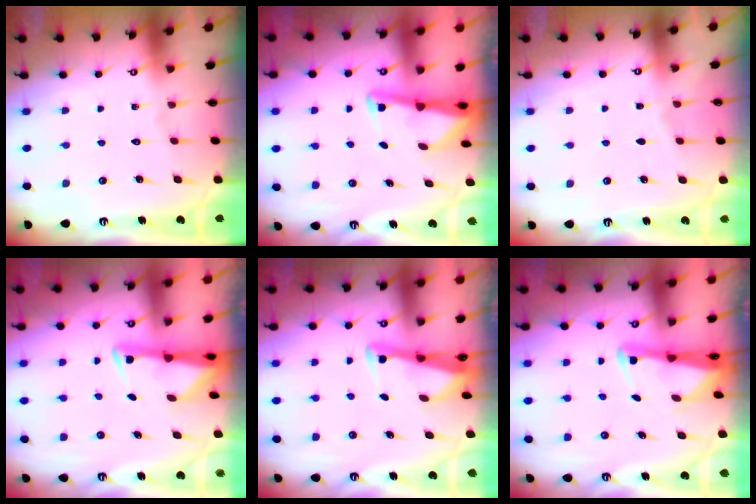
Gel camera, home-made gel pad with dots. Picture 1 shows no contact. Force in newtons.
{"total": 2.9, "press": 2.9, "slide": 0.3}
{"total": 1.7, "press": 1.6, "slide": 0.3}
{"total": 3.1, "press": 3.1, "slide": 0.6}
{"total": 2.9, "press": 2.9, "slide": 0.4}
{"total": 2.6, "press": 2.6, "slide": 0.5}